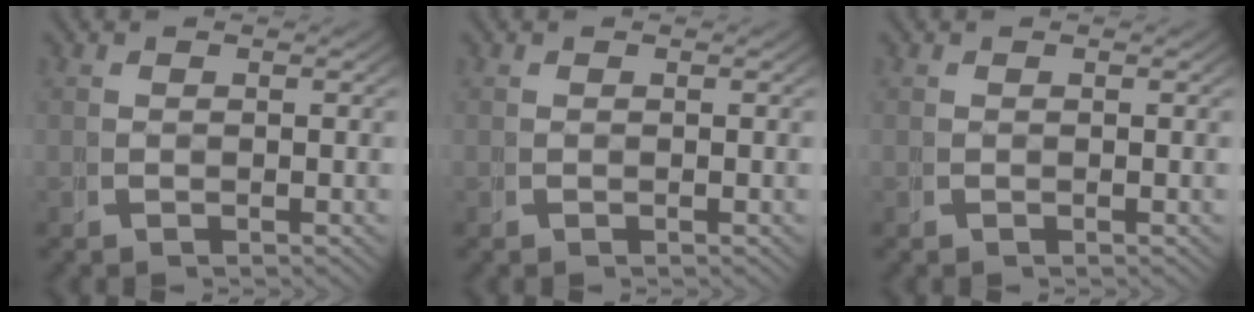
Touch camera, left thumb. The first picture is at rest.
{"total": 0.0}
{"total": 0.0}